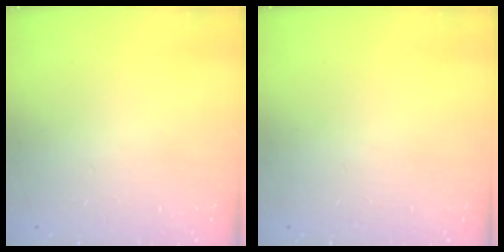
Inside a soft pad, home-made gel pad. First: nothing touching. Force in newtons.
{"total": 0.0}